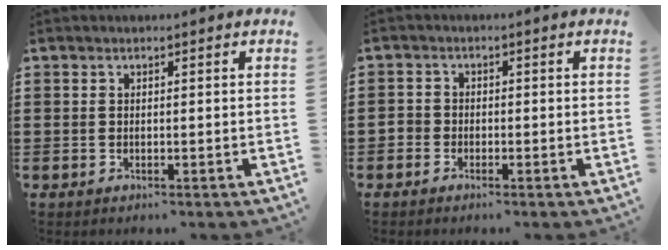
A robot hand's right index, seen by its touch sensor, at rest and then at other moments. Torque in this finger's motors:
{"motor_torque": [0.33, 0.44, 0.03, 0.02]}